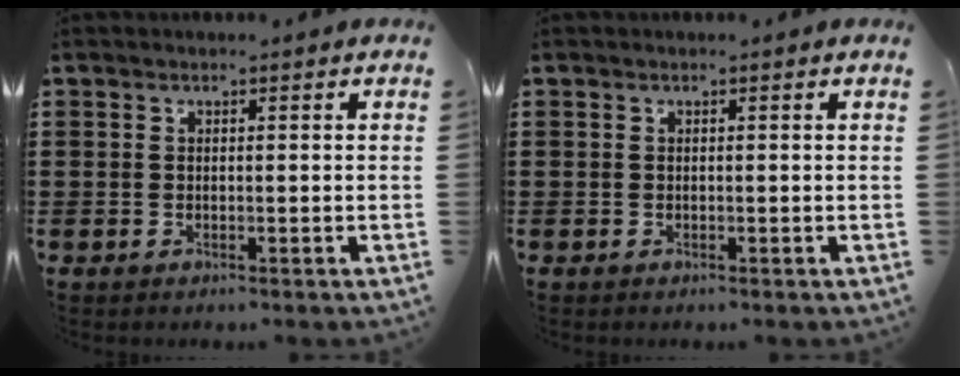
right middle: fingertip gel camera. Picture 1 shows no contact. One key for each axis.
{"total": 0.0}